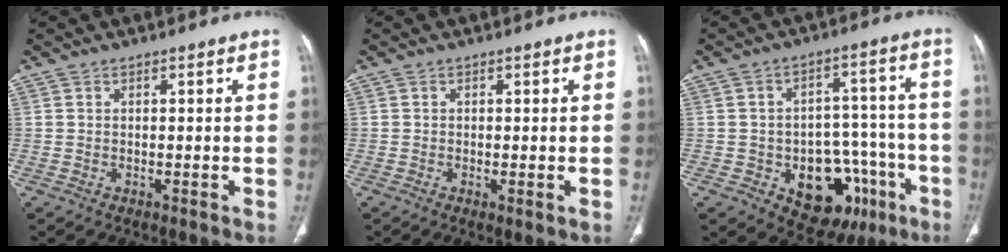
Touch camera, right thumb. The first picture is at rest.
{"total": 1.2, "force": [-0.3, 0.3, 1.1], "torque": [-0.024, -0.006, -0.005]}
{"total": 16.7, "force": [-7.0, 10.6, 10.8], "torque": [-0.097, 0.049, -0.083]}